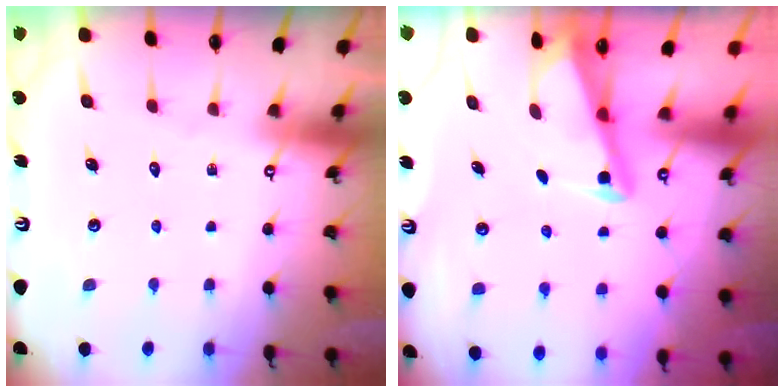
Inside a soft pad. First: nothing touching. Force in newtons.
{"total": 2.9, "press": 2.8, "slide": 0.3}